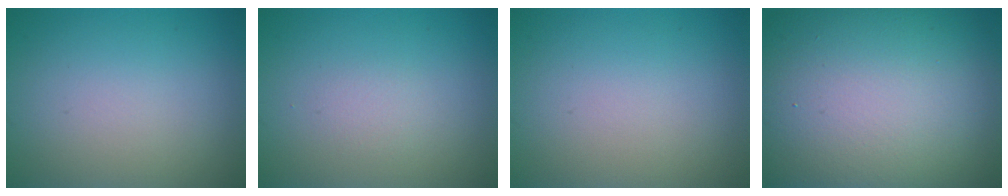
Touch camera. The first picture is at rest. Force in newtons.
{"total": 0.9, "press": 0.9, "slide": 0.1}
{"total": 0.0}
{"total": 20.5, "press": 20.4, "slide": 1.1}